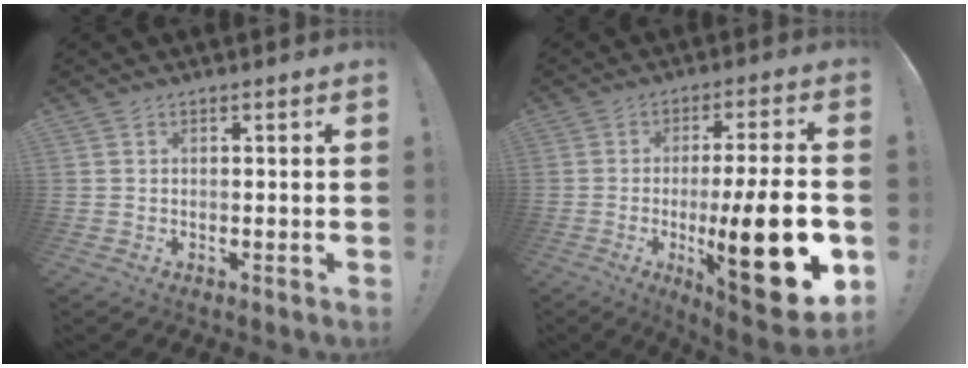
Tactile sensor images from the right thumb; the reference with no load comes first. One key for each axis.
{"total": 21.8, "fx": -4.9, "fy": 4.4, "fz": 20.8, "tx": -0.314, "ty": 0.003, "tz": -0.070}